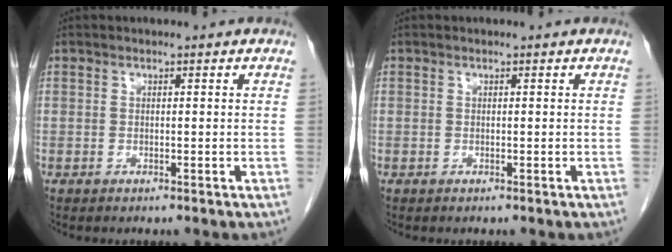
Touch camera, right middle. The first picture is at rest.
{"total": 0.0}